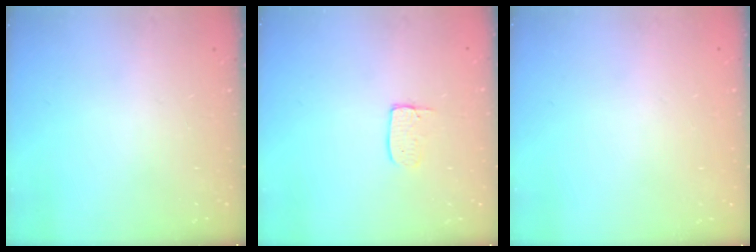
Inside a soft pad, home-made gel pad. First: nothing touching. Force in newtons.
{"total": 4.3, "press": 4.3, "slide": 0.3}
{"total": 0.0}